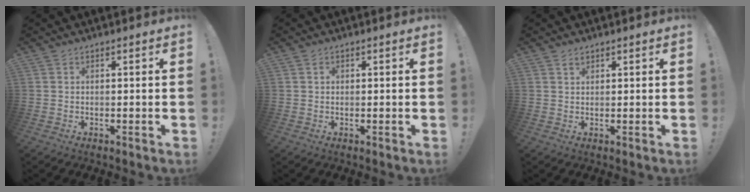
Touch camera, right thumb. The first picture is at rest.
{"total": 0.7, "force": [0.3, 0.6, 0.2], "torque": [0.005, 0.000, 0.004]}
{"total": 1.5, "force": [1.2, 0.8, 0.5], "torque": [0.005, -0.007, 0.019]}